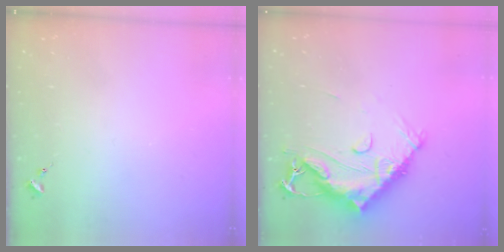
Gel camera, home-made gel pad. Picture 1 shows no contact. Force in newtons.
{"total": 14.9, "press": 14.8, "slide": 1.4}